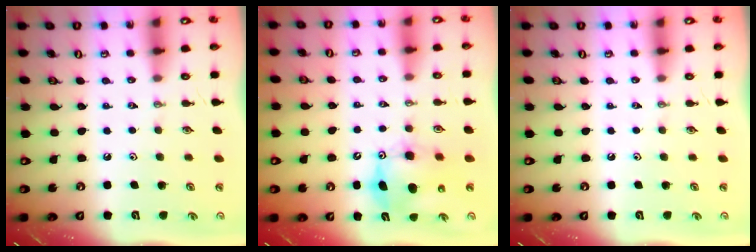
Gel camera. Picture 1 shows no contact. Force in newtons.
{"total": 8.8, "press": 8.8, "slide": 0.6}
{"total": 0.0}